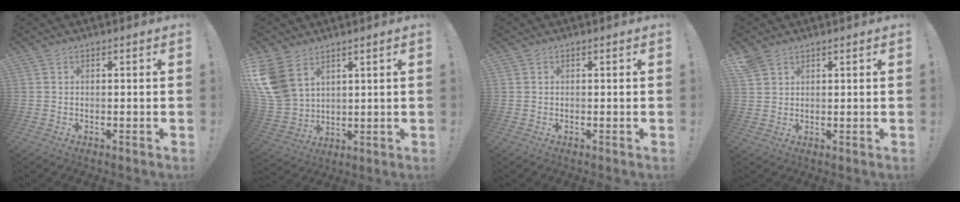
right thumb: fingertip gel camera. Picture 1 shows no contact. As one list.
[{"total": 13.5, "force": [6.6, 8.8, 7.8], "torque": [-0.167, -0.034, 0.134]}, {"total": 0.0}, {"total": 3.1, "force": [2.5, 1.6, 1.2], "torque": [-0.027, -0.009, 0.048]}]